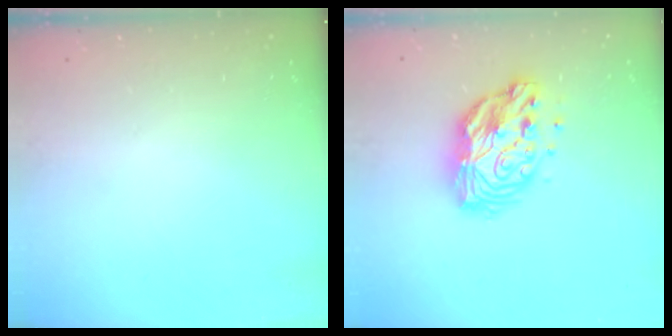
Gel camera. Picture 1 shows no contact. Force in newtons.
{"total": 12.8, "press": 12.8, "slide": 0.9}